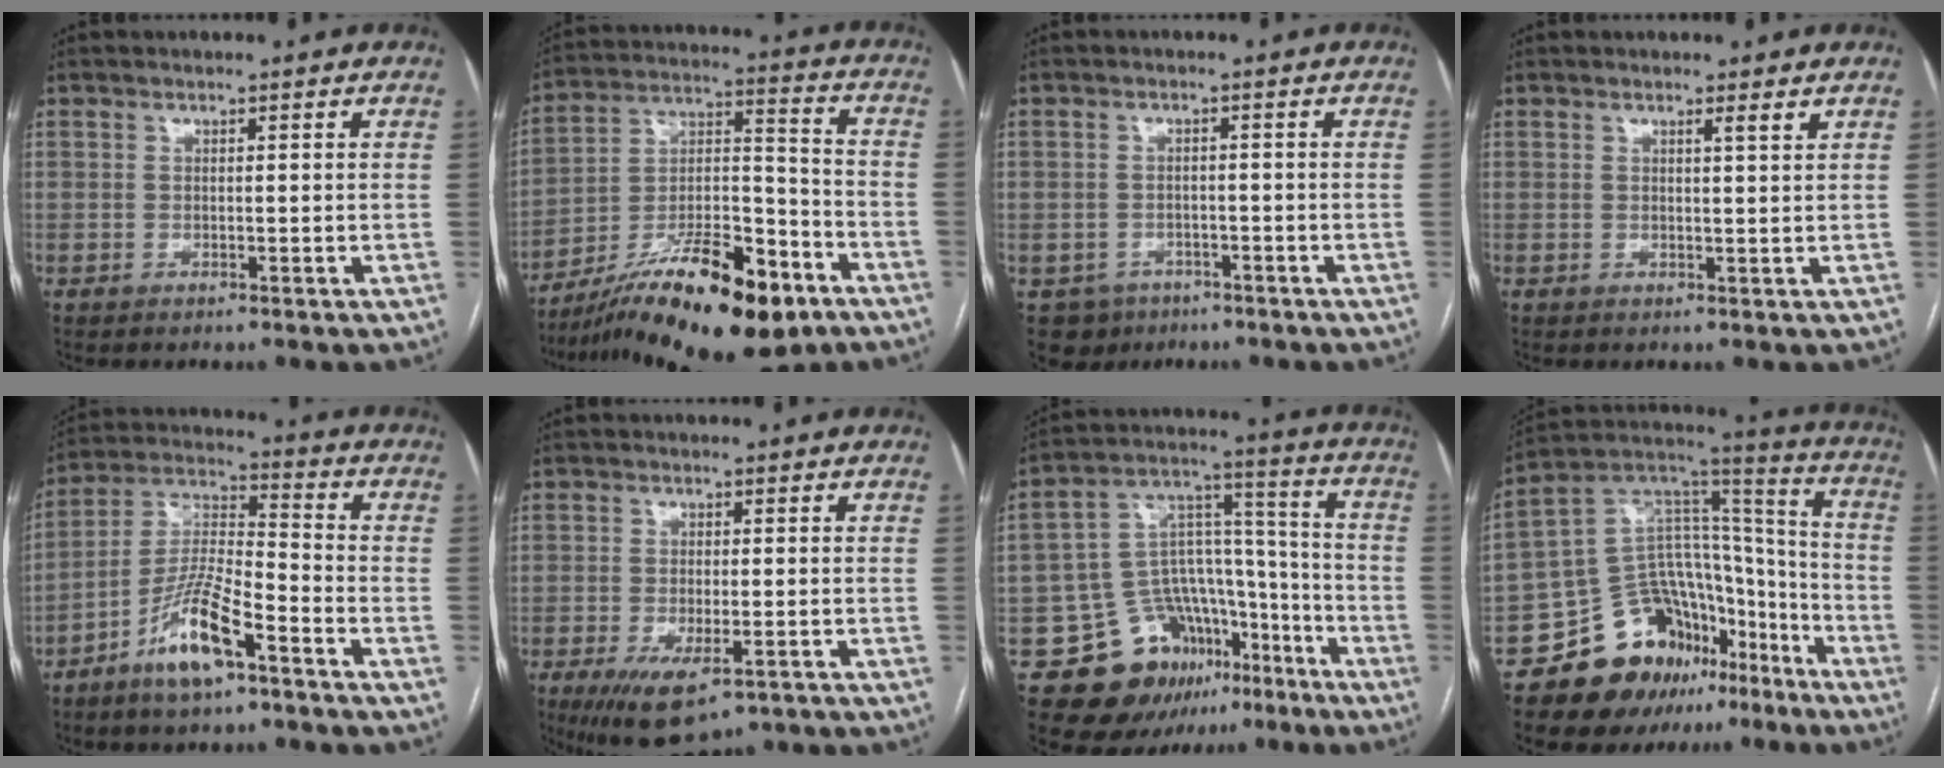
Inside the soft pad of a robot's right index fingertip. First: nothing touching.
{"total": 22.7, "force": [-14.6, 6.0, 16.4], "torque": [-0.253, 0.005, -0.237]}
{"total": 4.7, "force": [-2.5, 3.9, 0.3], "torque": [-0.001, 0.009, -0.033]}
{"total": 1.3, "force": [1.0, -0.3, 0.8], "torque": [-0.019, -0.005, 0.016]}
{"total": 11.4, "force": [-6.8, 2.2, 9.0], "torque": [-0.186, -0.005, -0.130]}
{"total": 8.7, "force": [-5.0, 3.2, 6.4], "torque": [-0.108, -0.018, -0.074]}
{"total": 16.8, "force": [-10.4, 11.1, 7.3], "torque": [-0.105, 0.083, -0.156]}
{"total": 18.9, "force": [-13.0, 11.3, 7.7], "torque": [-0.108, 0.099, -0.207]}